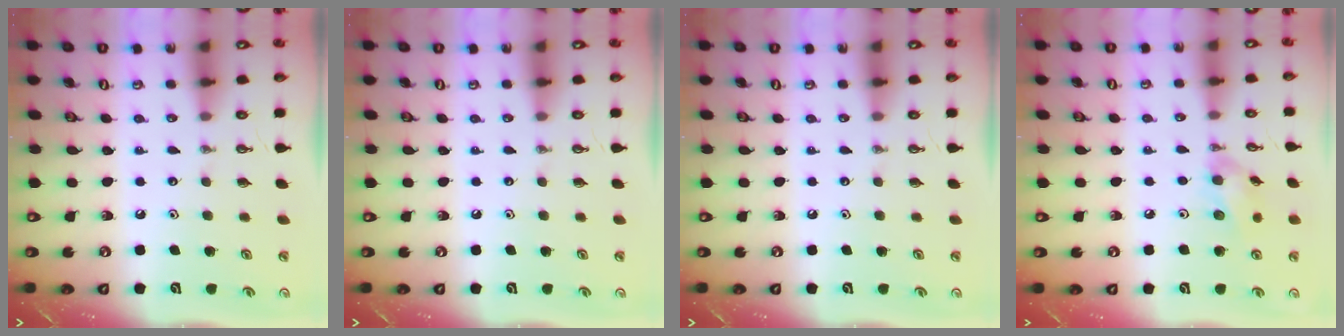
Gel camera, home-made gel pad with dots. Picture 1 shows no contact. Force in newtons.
{"total": 0.0}
{"total": 0.0}
{"total": 9.8, "press": 9.5, "slide": 2.3}